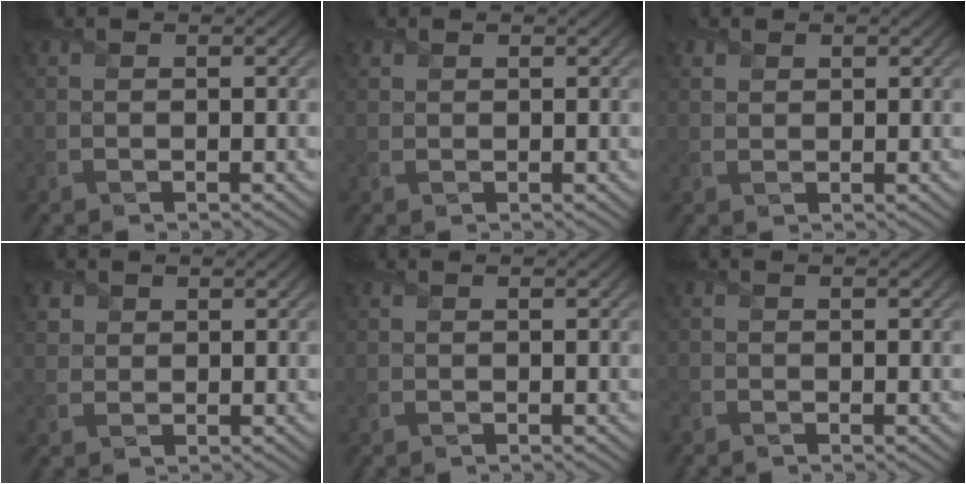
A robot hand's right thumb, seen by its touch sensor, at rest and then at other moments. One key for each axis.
{"total": 0.7, "fx": 0.5, "fy": 0.5, "fz": 0.1, "tx": -0.003, "ty": -0.001, "tz": 0.012}
{"total": 1.3, "fx": 0.9, "fy": 0.9, "fz": 0.3, "tx": -0.011, "ty": 0.001, "tz": 0.017}
{"total": 1.8, "fx": 1.1, "fy": 1.4, "fz": 0.4, "tx": -0.016, "ty": -0.004, "tz": 0.021}
{"total": 0.0}
{"total": 0.8, "fx": -0.8, "fy": 0.2, "fz": 0.1, "tx": -0.005, "ty": -0.004, "tz": -0.018}